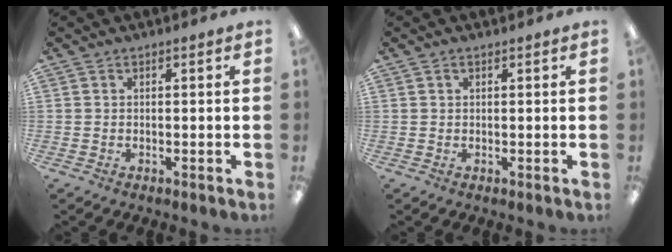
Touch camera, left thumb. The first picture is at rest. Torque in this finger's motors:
{"motor_torque": [0.06, -0.02, -0.42, 0.24, -0.01]}